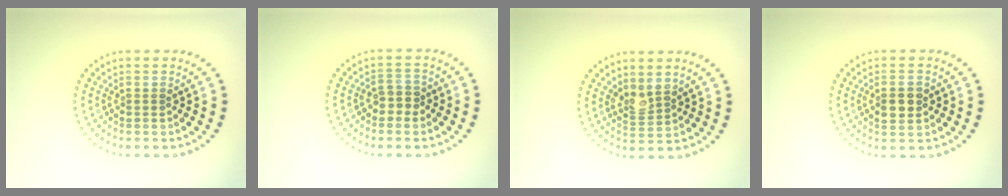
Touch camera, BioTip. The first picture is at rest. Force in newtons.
{"total": 1.9, "press": 1.8, "slide": 0.7}
{"total": 2.0, "press": 1.7, "slide": 1.1}
{"total": 2.2, "press": 2.2, "slide": 0.0}